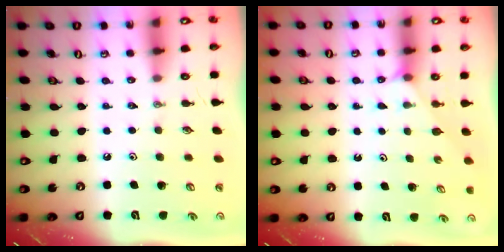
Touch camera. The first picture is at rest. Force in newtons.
{"total": 2.2, "press": 2.2, "slide": 0.4}